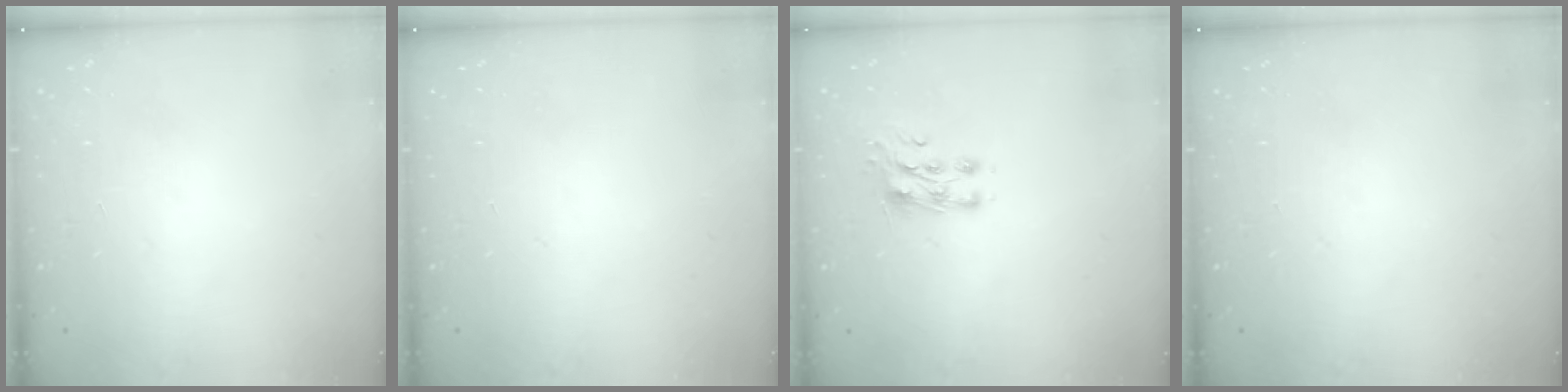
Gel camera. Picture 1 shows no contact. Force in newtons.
{"total": 0.0}
{"total": 7.8, "press": 7.7, "slide": 0.8}
{"total": 0.0}